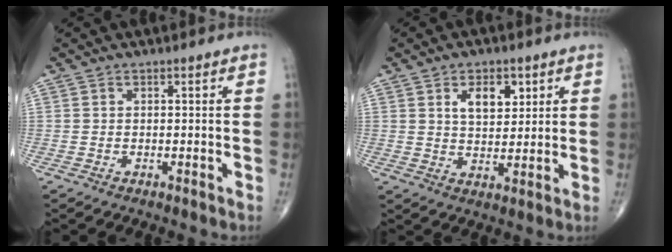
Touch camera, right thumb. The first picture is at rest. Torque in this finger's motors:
{"motor_torque": [0.04, 0.13, 0.54, 0.34, 0.14]}